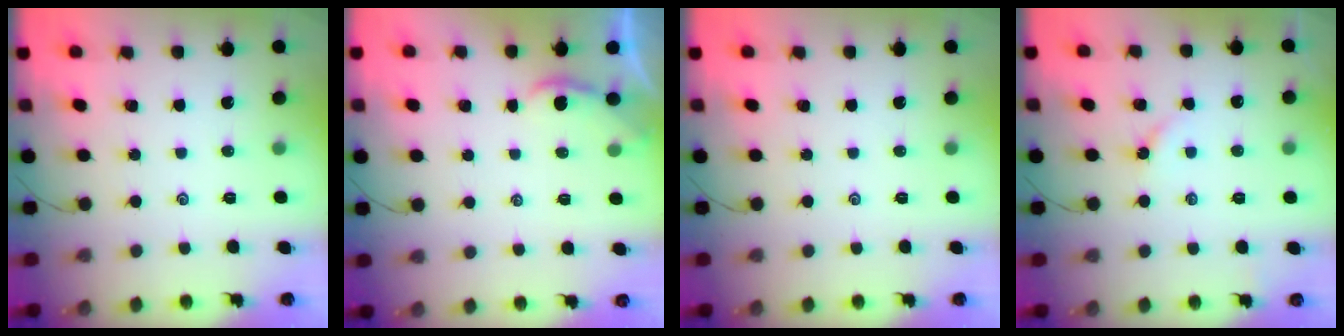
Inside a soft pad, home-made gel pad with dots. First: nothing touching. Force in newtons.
{"total": 1.2, "press": 1.2, "slide": 0.1}
{"total": 0.0}
{"total": 2.9, "press": 2.9, "slide": 0.4}